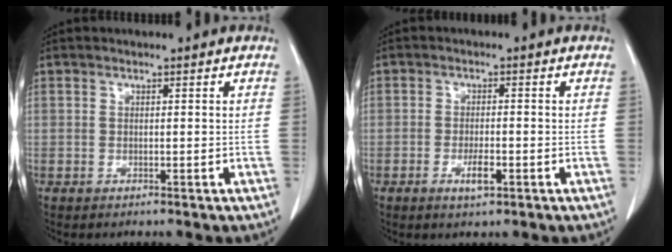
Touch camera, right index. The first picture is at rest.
{"total": 3.0, "force": [-1.3, 0.7, 2.6], "torque": [-0.047, -0.001, -0.020]}